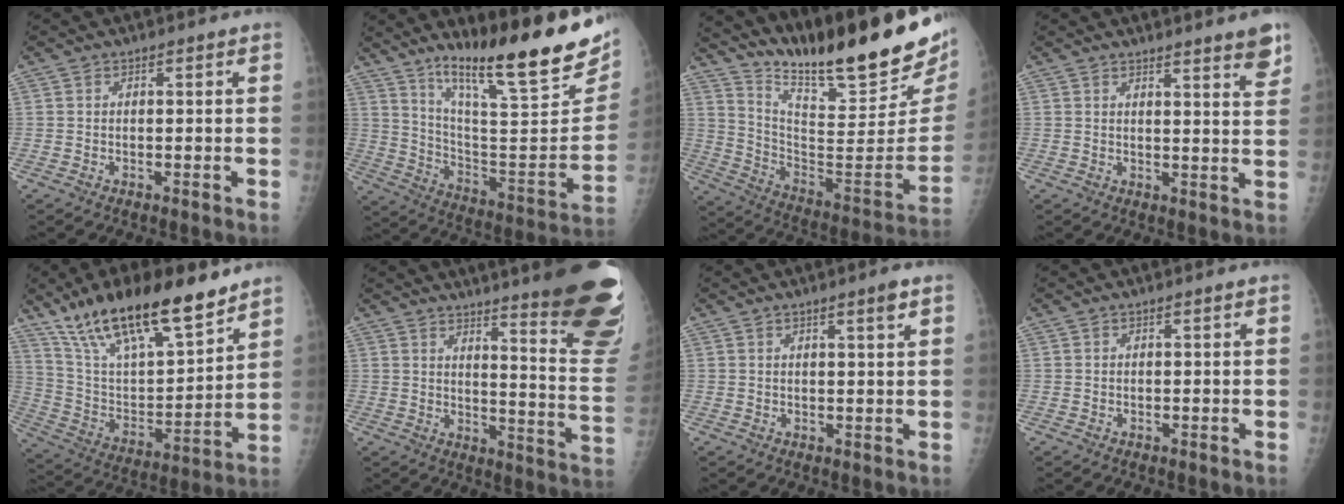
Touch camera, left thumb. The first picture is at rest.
{"total": 26.9, "force": [17.5, 5.5, 19.7], "torque": [-0.270, -0.075, 0.287]}
{"total": 29.1, "force": [22.2, 5.1, 18.1], "torque": [-0.258, -0.132, 0.340]}
{"total": 5.2, "force": [4.0, 0.3, 3.3], "torque": [-0.029, -0.029, 0.047]}
{"total": 24.1, "force": [17.1, 7.6, 15.1], "torque": [-0.231, -0.056, 0.307]}
{"total": 24.9, "force": [18.5, 2.9, 16.5], "torque": [-0.173, -0.151, 0.226]}
{"total": 2.5, "force": [1.5, 0.0, 2.0], "torque": [-0.031, -0.009, 0.024]}
{"total": 0.0}